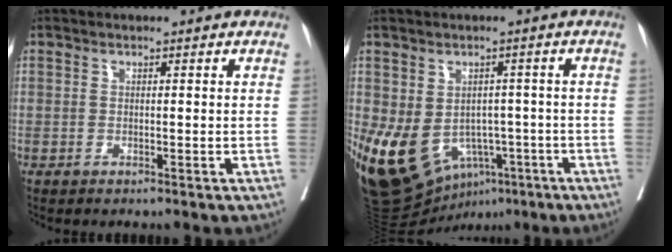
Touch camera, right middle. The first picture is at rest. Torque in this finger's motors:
{"motor_torque": [1.74, -0.40, 1.05, 0.21]}